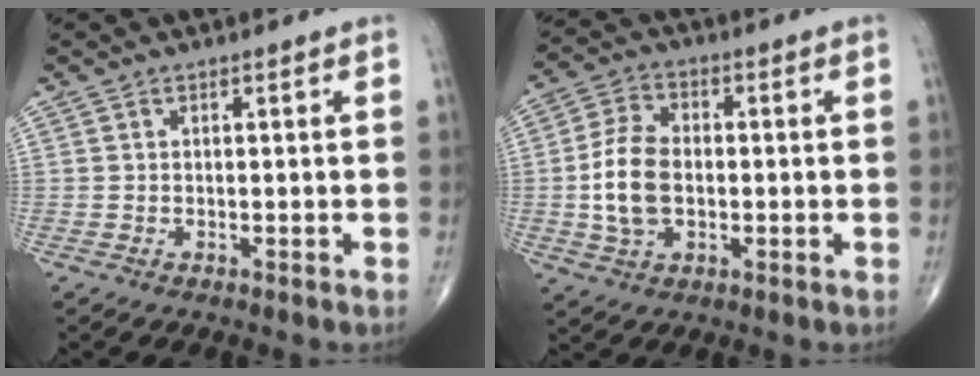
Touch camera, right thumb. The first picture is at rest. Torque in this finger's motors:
{"motor_torque": [-0.29, 0.56, 0.51, 0.45, 0.11]}